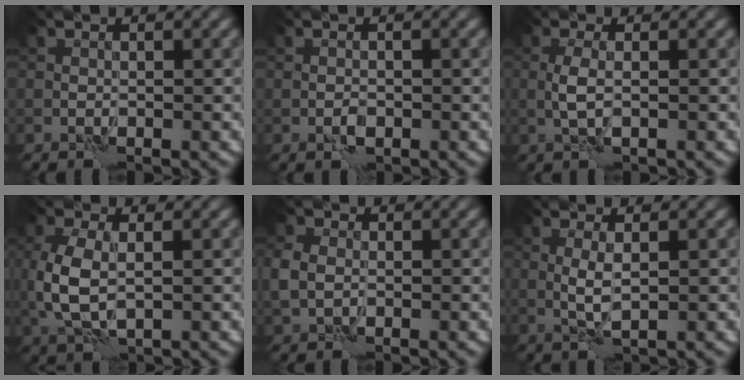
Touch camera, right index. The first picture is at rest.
{"total": 0.9, "force": [-0.2, 0.5, 0.7], "torque": [-0.013, 0.000, -0.005]}
{"total": 1.7, "force": [0.1, 0.3, 1.6], "torque": [-0.036, 0.002, -0.002]}
{"total": 4.8, "force": [0.4, 2.8, 3.9], "torque": [-0.104, -0.005, 0.010]}
{"total": 2.6, "force": [-0.2, 2.1, 1.6], "torque": [-0.042, 0.000, -0.009]}
{"total": 1.9, "force": [0.5, 0.3, 1.9], "torque": [-0.044, 0.000, 0.010]}